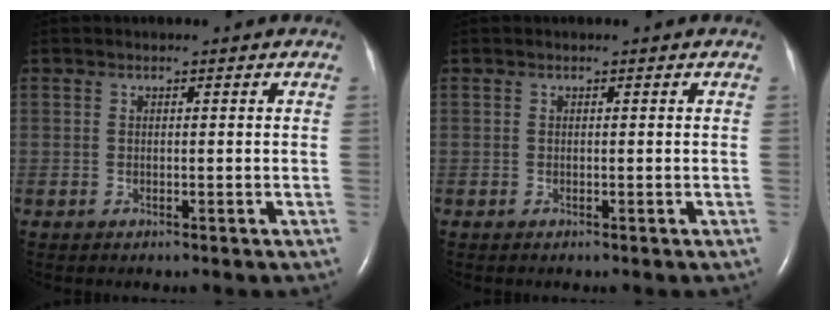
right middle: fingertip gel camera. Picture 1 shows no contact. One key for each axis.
{"total": 0.0}